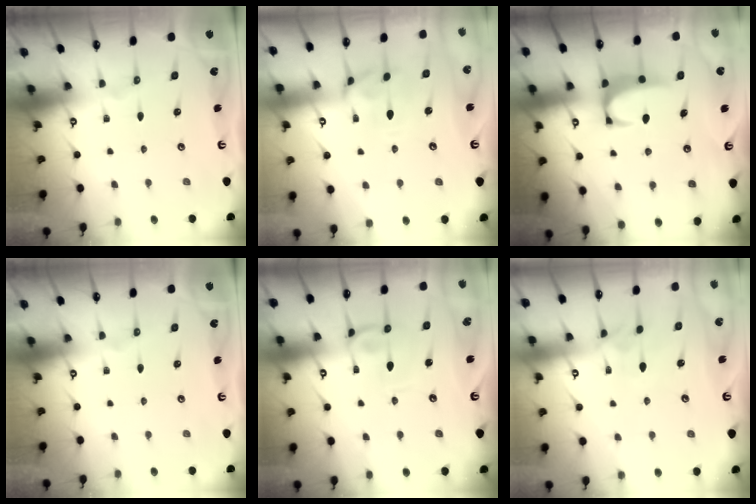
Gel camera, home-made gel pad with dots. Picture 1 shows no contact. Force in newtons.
{"total": 1.3, "press": 0.8, "slide": 1.1}
{"total": 2.0, "press": 2.0, "slide": 0.3}
{"total": 0.0}
{"total": 1.0, "press": 0.9, "slide": 0.5}
{"total": 1.6, "press": 1.4, "slide": 0.8}